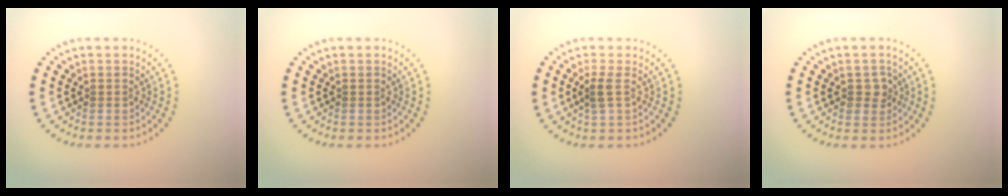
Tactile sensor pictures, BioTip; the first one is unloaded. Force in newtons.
{"total": 0.0}
{"total": 1.3, "press": 1.0, "slide": 0.8}
{"total": 1.7, "press": 1.6, "slide": 0.5}